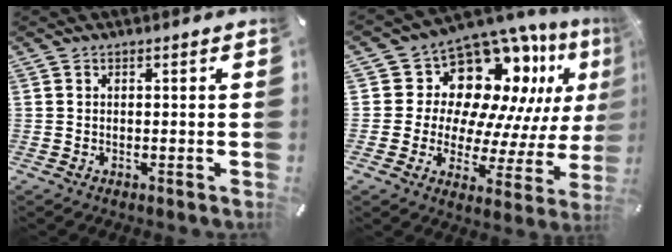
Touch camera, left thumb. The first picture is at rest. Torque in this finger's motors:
{"motor_torque": [2.36, 2.65, 0.17, -0.03, 0.19]}